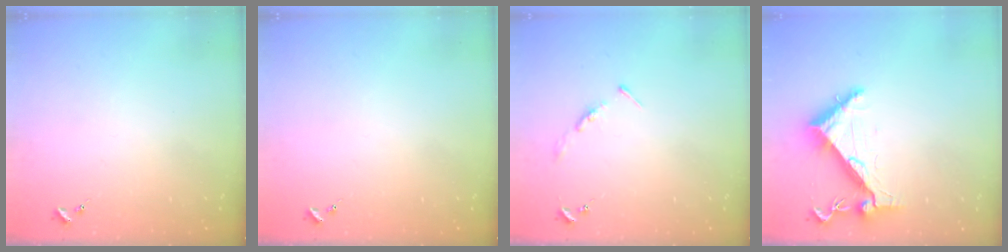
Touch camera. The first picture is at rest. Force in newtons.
{"total": 0.0}
{"total": 3.5, "press": 3.5, "slide": 0.3}
{"total": 6.4, "press": 6.4, "slide": 0.5}